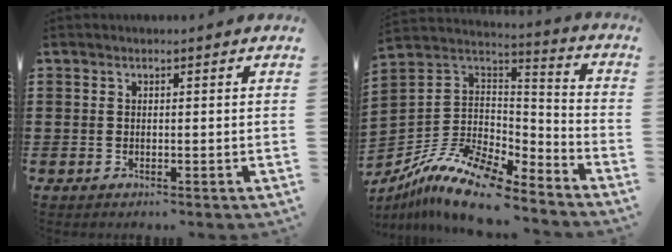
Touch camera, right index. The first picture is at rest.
{"total": 12.5, "force": [-9.5, 4.2, 6.9], "torque": [-0.153, 0.023, -0.187]}